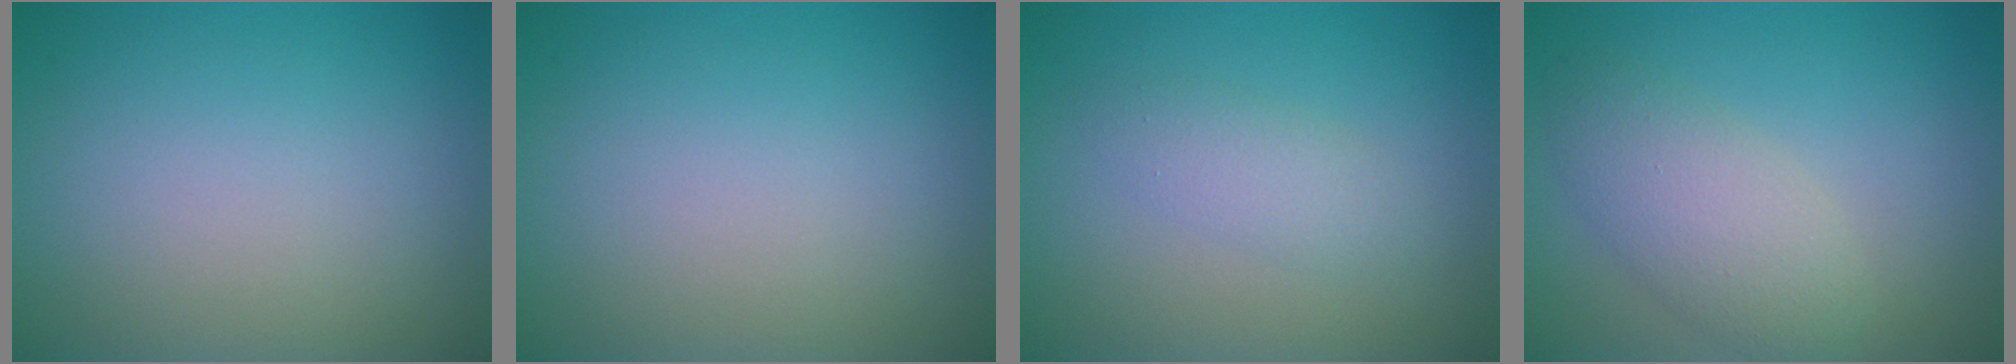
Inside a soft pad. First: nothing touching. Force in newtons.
{"total": 0.0}
{"total": 2.0, "press": 2.0, "slide": 0.2}
{"total": 4.0, "press": 3.9, "slide": 0.1}